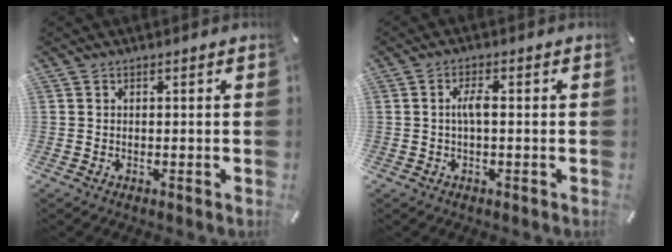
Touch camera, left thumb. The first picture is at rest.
{"total": 3.6, "force": [-0.1, 1.2, 3.4], "torque": [-0.065, 0.006, -0.005]}